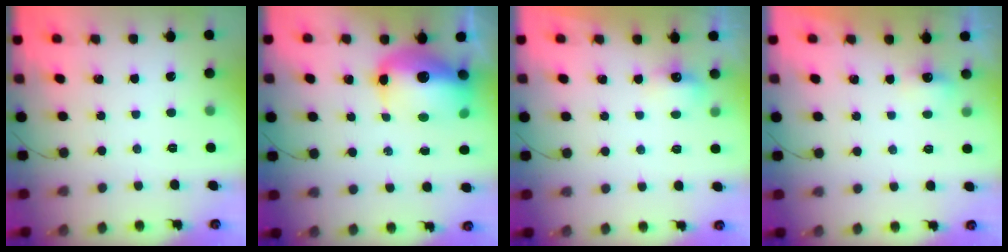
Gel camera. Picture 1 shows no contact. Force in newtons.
{"total": 15.4, "press": 15.0, "slide": 3.3}
{"total": 5.4, "press": 5.3, "slide": 1.0}
{"total": 2.3, "press": 2.2, "slide": 0.7}